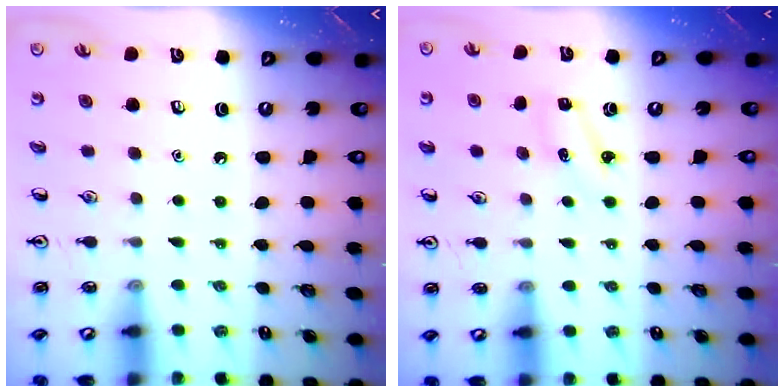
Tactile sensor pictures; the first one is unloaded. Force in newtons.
{"total": 2.5, "press": 2.3, "slide": 0.8}